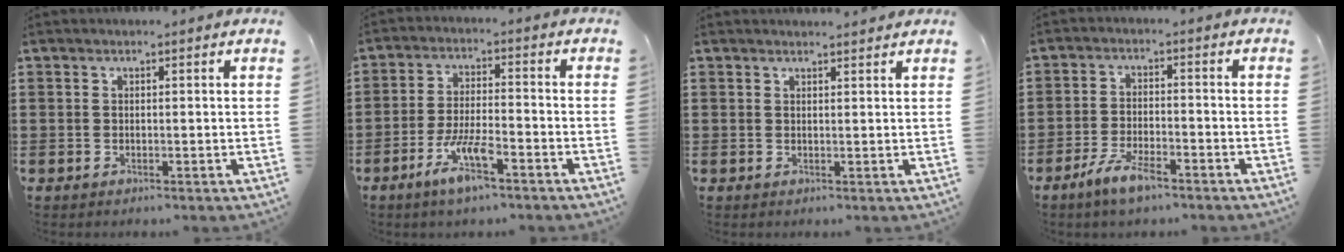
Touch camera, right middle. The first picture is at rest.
{"total": 7.2, "force": [-4.2, 1.6, 5.6], "torque": [-0.116, -0.005, -0.078]}
{"total": 1.2, "force": [1.2, 0.0, 0.2], "torque": [0.001, -0.004, 0.020]}
{"total": 5.4, "force": [-3.9, 1.5, 3.4], "torque": [-0.073, -0.001, -0.075]}